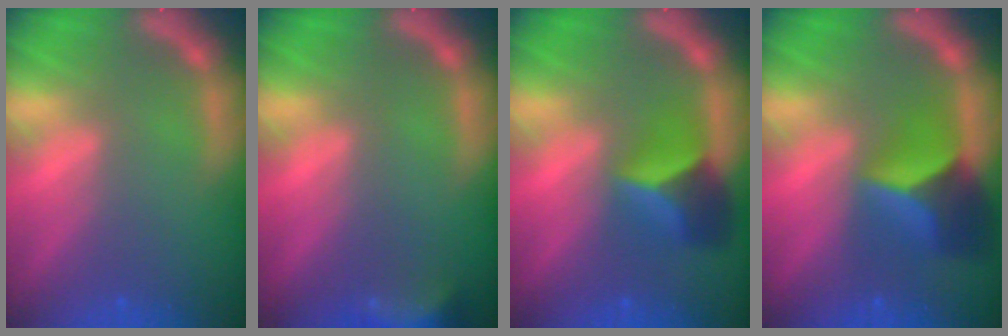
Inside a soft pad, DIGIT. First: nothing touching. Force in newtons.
{"total": 5.5}
{"total": 4.9}
{"total": 6.4}